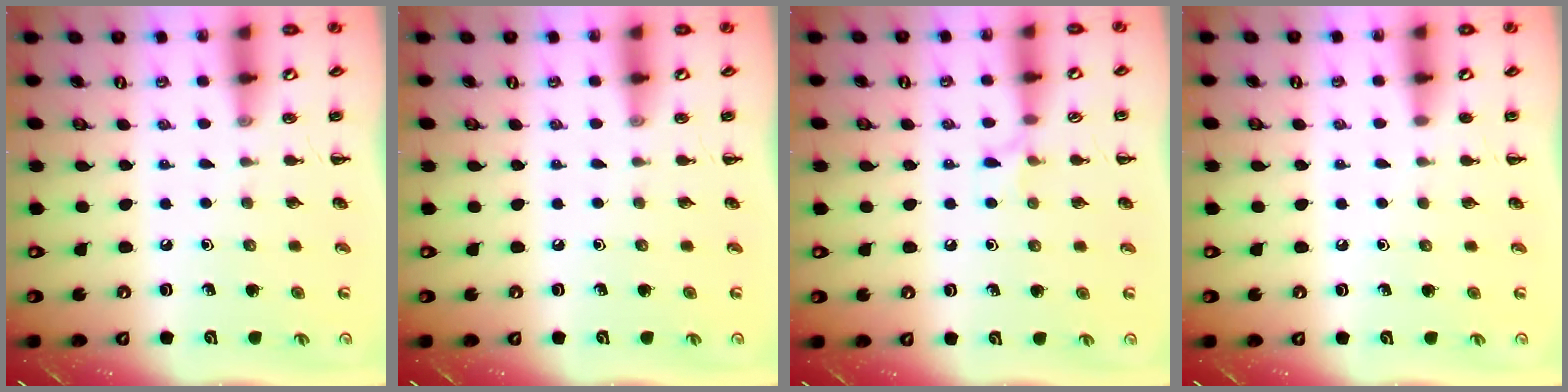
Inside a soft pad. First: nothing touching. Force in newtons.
{"total": 0.0}
{"total": 4.8, "press": 4.5, "slide": 1.7}
{"total": 1.9, "press": 1.9, "slide": 0.4}